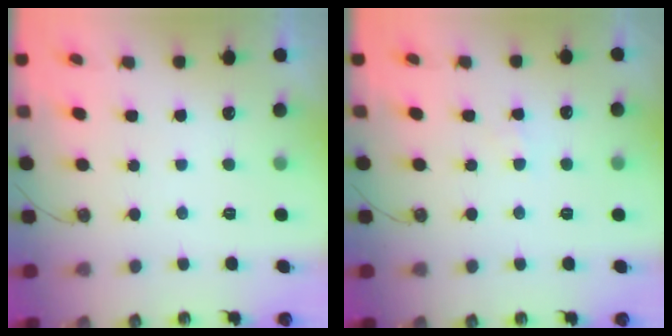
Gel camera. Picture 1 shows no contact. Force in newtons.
{"total": 3.0, "press": 3.0, "slide": 0.4}